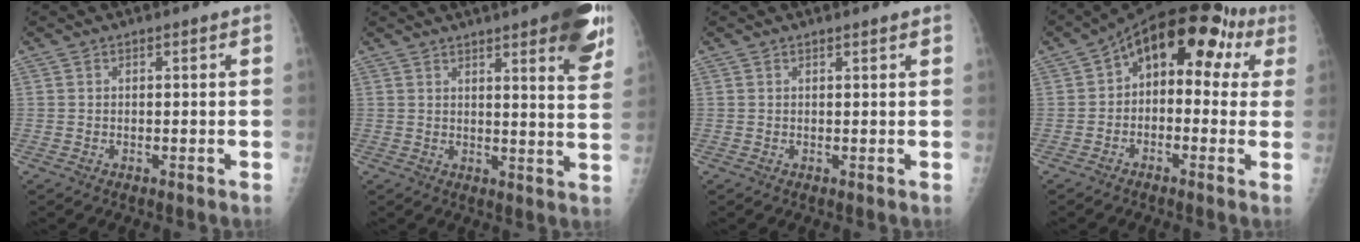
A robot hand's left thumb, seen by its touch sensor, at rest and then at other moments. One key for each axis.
{"total": 14.5, "fx": 8.6, "fy": 2.8, "fz": 11.3, "tx": -0.119, "ty": -0.037, "tz": 0.099}
{"total": 0.8, "fx": 0.7, "fy": 0.1, "fz": 0.4, "tx": -0.005, "ty": -0.002, "tz": 0.011}
{"total": 14.4, "fx": 3.5, "fy": 8.6, "fz": 11.0, "tx": -0.101, "ty": 0.046, "tz": 0.032}